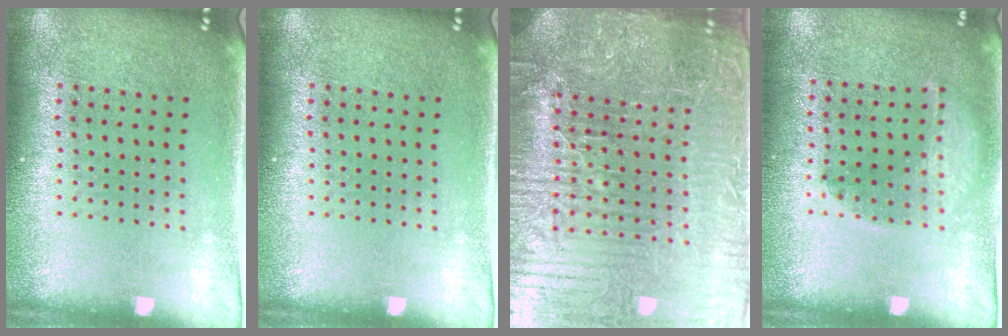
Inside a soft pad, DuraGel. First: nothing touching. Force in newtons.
{"total": 0.0}
{"total": 6.7, "press": 6.0, "slide": 2.9}
{"total": 1.0, "press": 1.0, "slide": 0.1}